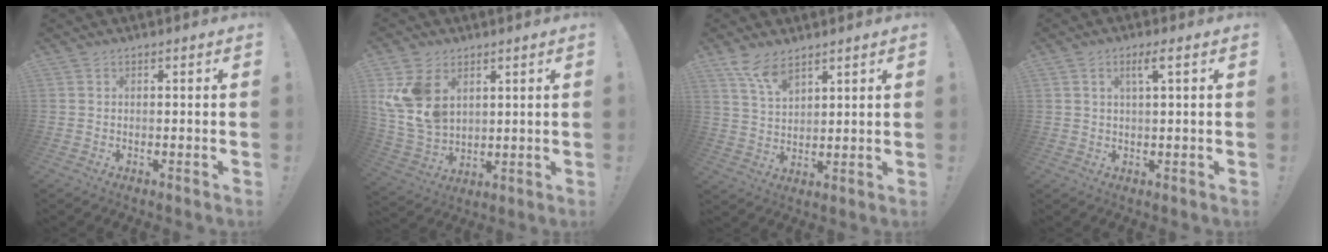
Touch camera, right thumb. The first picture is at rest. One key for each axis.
{"total": 12.7, "fx": 5.0, "fy": 9.3, "fz": 7.1, "tx": -0.146, "ty": -0.030, "tz": 0.102}
{"total": 7.8, "fx": 5.9, "fy": 2.8, "fz": 4.2, "tx": -0.074, "ty": -0.034, "tz": 0.109}
{"total": 3.5, "fx": 1.3, "fy": 0.3, "fz": 3.2, "tx": -0.059, "ty": 0.001, "tz": 0.018}